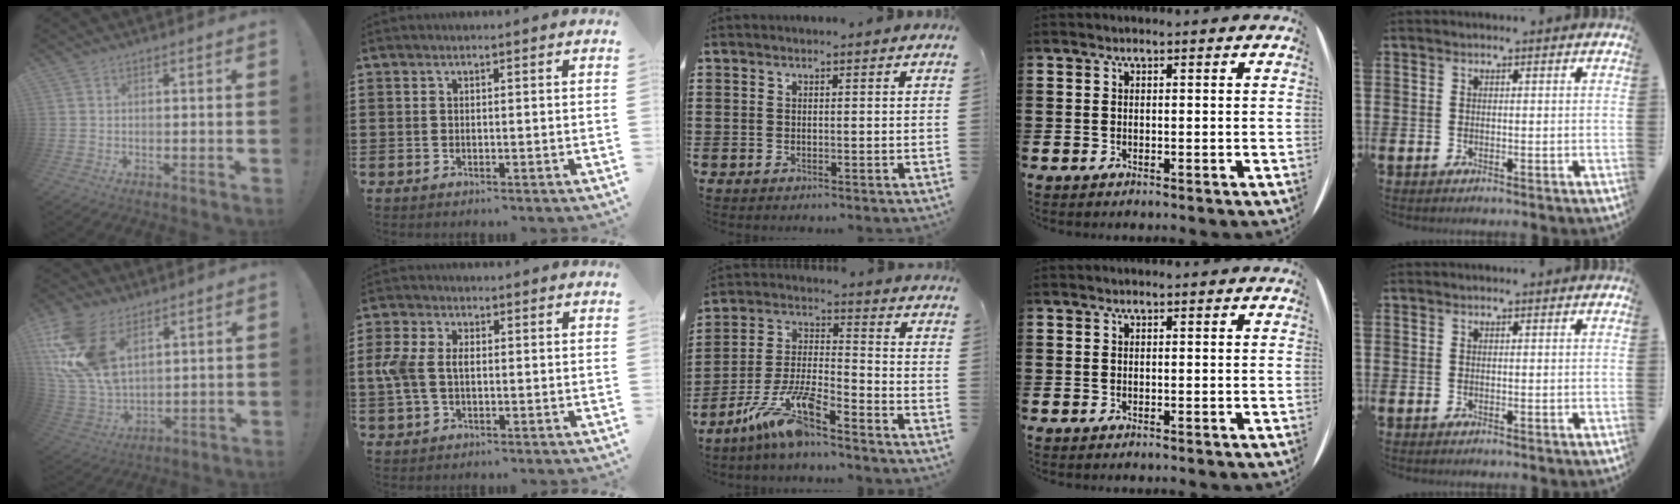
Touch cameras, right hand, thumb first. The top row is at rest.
{"thumb": {"total": 18.8, "force": [8.5, 11.5, 12.1], "torque": [-0.264, -0.035, 0.165]}, "index": {"total": 4.8, "force": [-0.1, 3.0, 3.7], "torque": [-0.103, 0.000, -0.010]}, "middle": {"total": 10.6, "force": [-8.0, 1.7, 6.8], "torque": [-0.153, 0.001, -0.161]}}